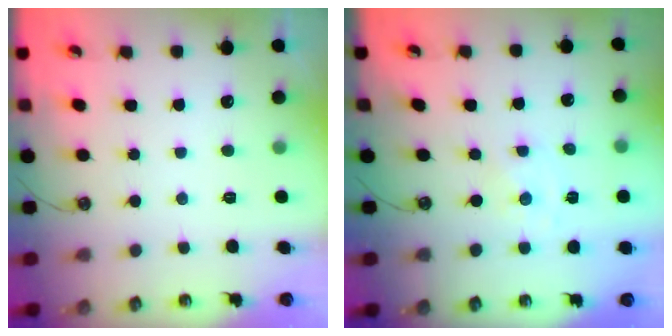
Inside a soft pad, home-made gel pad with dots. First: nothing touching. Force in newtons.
{"total": 0.0}